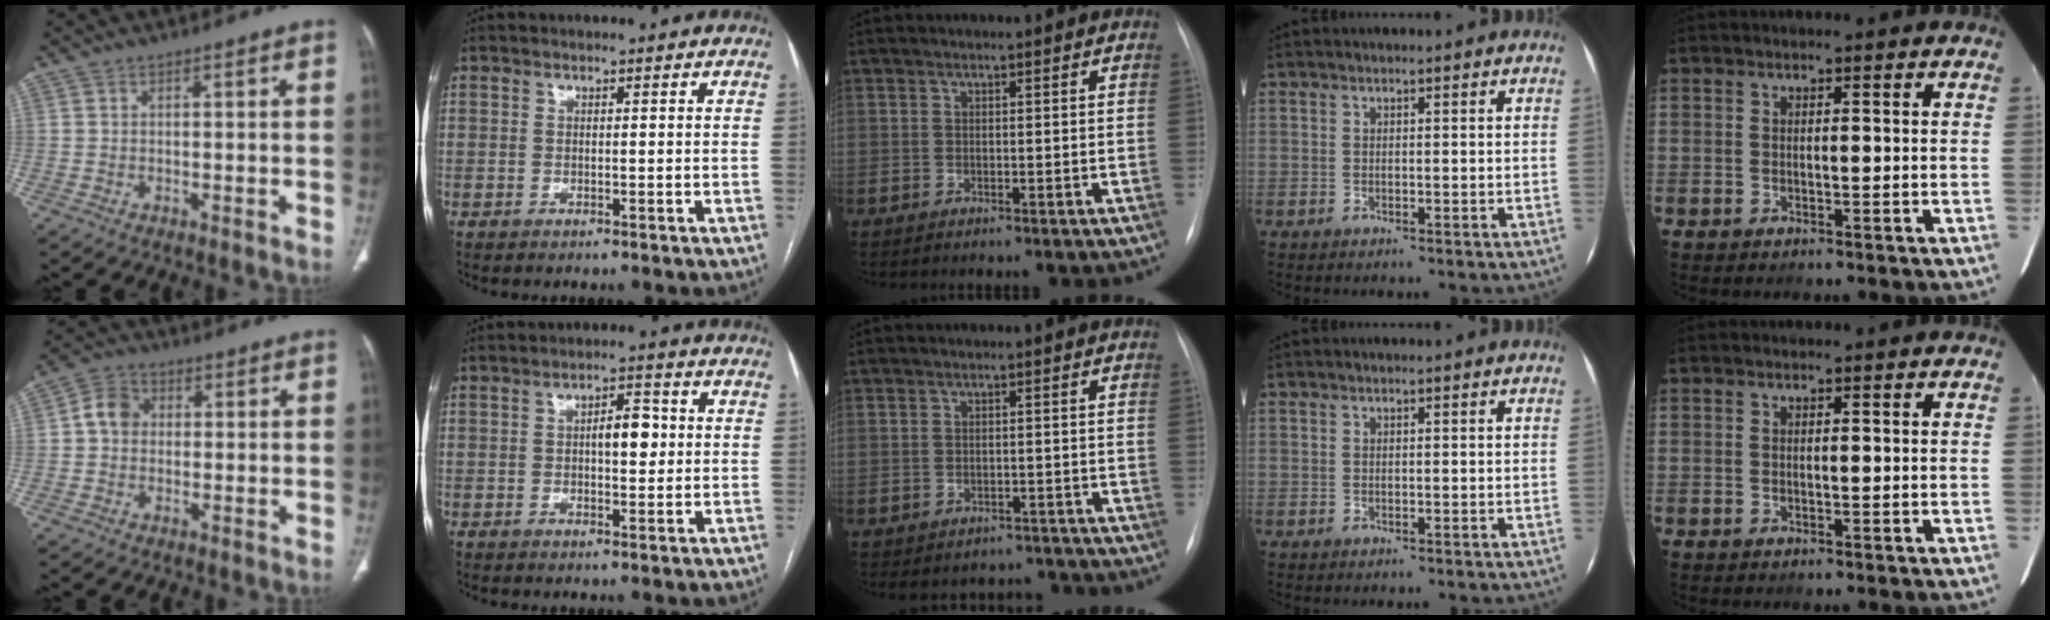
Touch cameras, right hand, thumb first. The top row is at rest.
{"thumb": {"total": 5.0, "force": [0.2, 4.3, 2.6], "torque": [-0.035, 0.013, -0.005]}, "index": {"total": 4.7, "force": [0.4, 1.9, 4.3], "torque": [-0.065, 0.009, 0.008]}, "middle": {"total": 3.7, "force": [-3.1, 2.0, -0.3], "torque": [0.008, 0.022, -0.038]}}